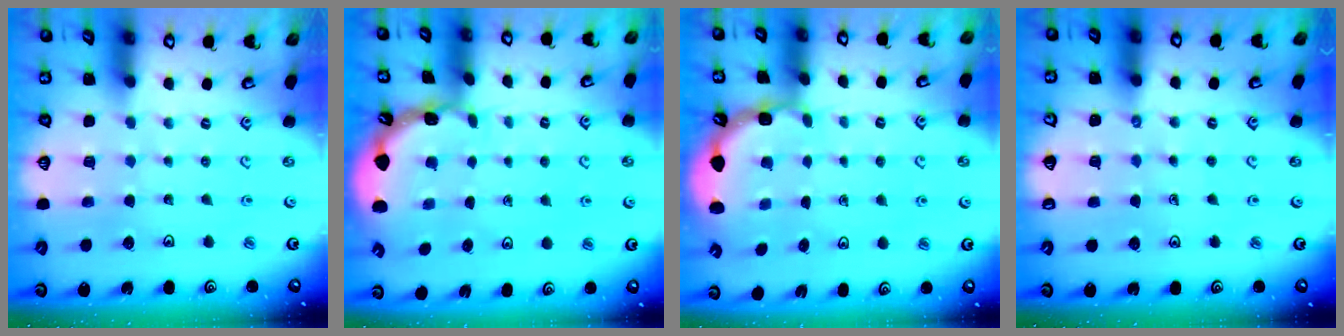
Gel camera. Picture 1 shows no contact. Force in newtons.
{"total": 1.8, "press": 1.8, "slide": 0.1}
{"total": 2.3, "press": 2.1, "slide": 0.9}
{"total": 0.9, "press": 0.9, "slide": 0.1}